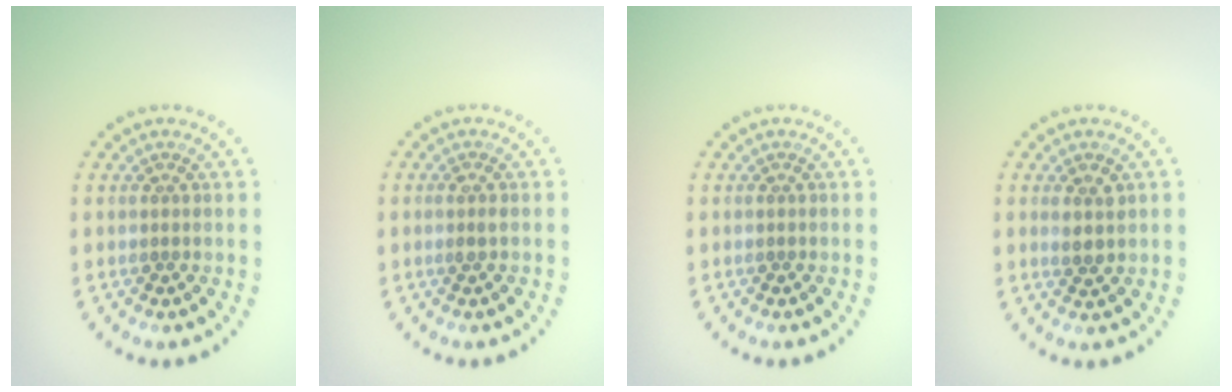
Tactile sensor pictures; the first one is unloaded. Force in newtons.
{"total": 0.8, "press": 0.7, "slide": 0.4}
{"total": 0.0}
{"total": 1.7, "press": 1.5, "slide": 0.9}